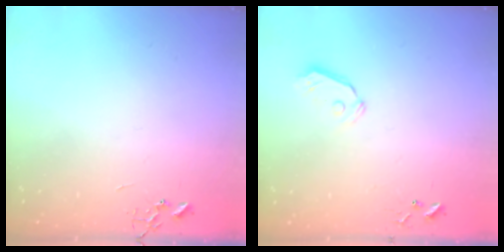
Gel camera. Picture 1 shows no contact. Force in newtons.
{"total": 4.4, "press": 4.3, "slide": 0.5}